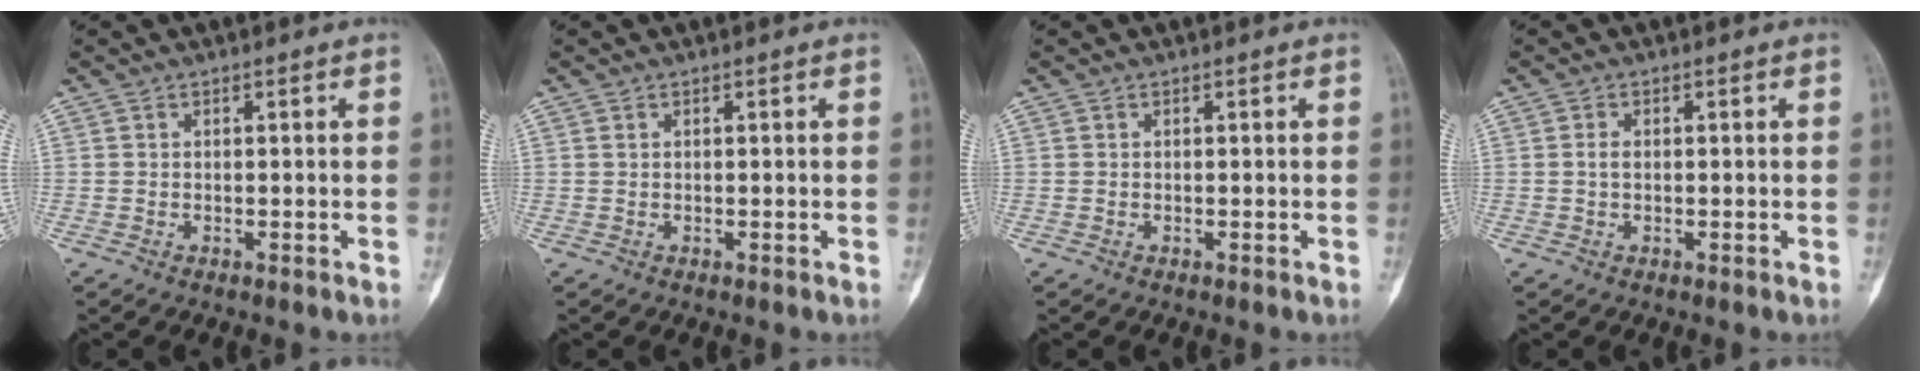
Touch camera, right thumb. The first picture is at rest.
{"total": 0.0}
{"total": 0.0}
{"total": 1.2, "force": [0.0, 0.7, 0.9], "torque": [-0.015, 0.001, -0.002]}